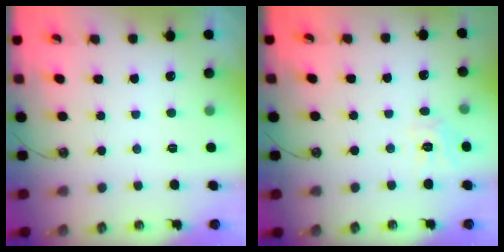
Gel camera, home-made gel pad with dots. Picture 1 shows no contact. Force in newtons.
{"total": 5.8, "press": 5.8, "slide": 0.6}